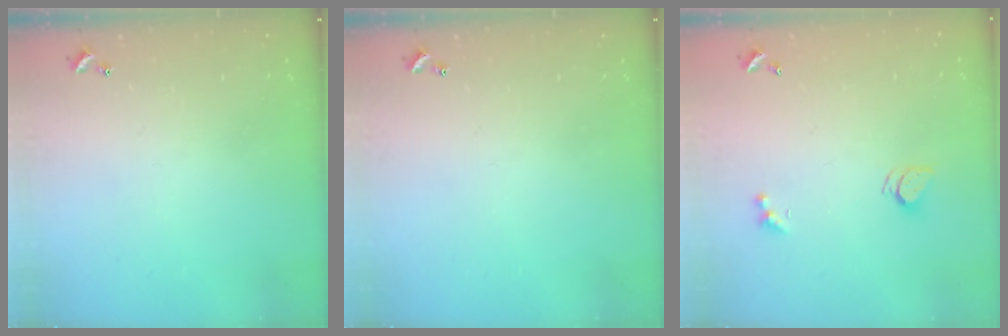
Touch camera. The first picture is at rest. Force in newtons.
{"total": 0.0}
{"total": 2.2, "press": 2.2, "slide": 0.3}